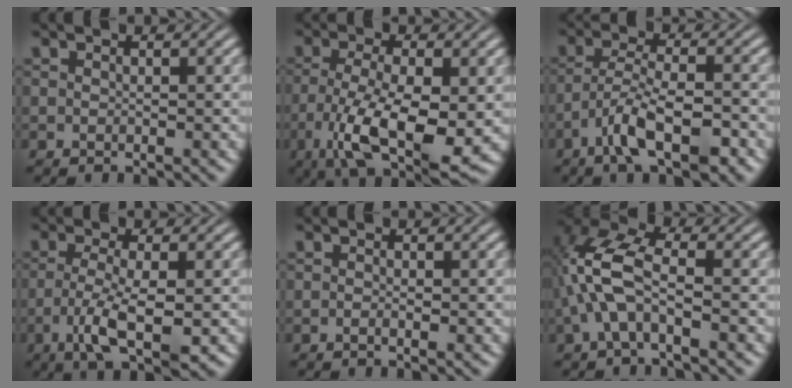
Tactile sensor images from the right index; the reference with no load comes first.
{"total": 9.9, "force": [-2.9, 4.7, 8.2], "torque": [-0.157, -0.049, -0.027]}
{"total": 4.7, "force": [-1.8, 1.3, 4.1], "torque": [-0.070, -0.013, -0.024]}
{"total": 5.4, "force": [-1.6, 1.0, 5.1], "torque": [-0.088, -0.025, -0.012]}
{"total": 0.6, "force": [-0.3, -0.2, 0.5], "torque": [-0.012, -0.003, -0.006]}
{"total": 5.2, "force": [1.0, 2.1, 4.7], "torque": [-0.111, -0.007, 0.023]}